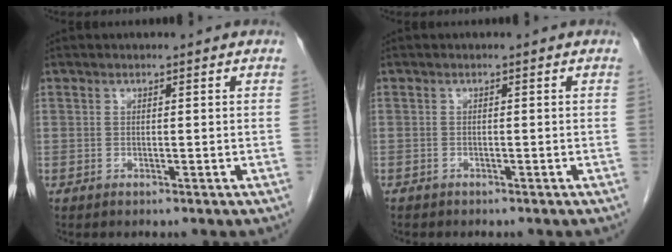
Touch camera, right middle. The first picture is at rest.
{"total": 1.0, "force": [-0.9, 0.5, 0.2], "torque": [-0.011, 0.000, -0.013]}